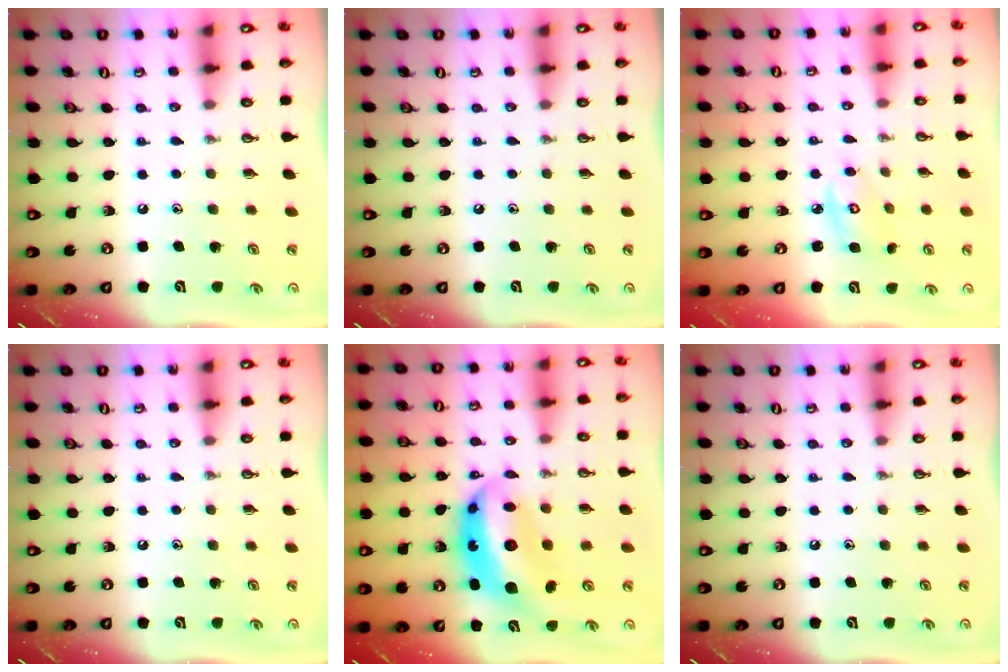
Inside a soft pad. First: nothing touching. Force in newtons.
{"total": 0.0}
{"total": 5.1, "press": 5.1, "slide": 0.2}
{"total": 0.0}
{"total": 13.4, "press": 13.3, "slide": 1.3}
{"total": 0.0}